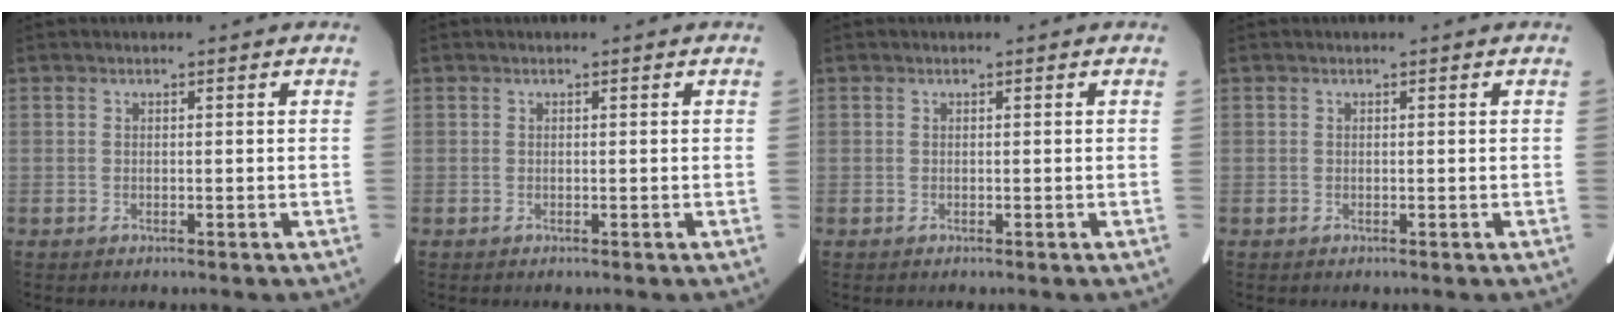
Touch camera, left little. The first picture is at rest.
{"total": 0.0}
{"total": 0.0}
{"total": 0.0}